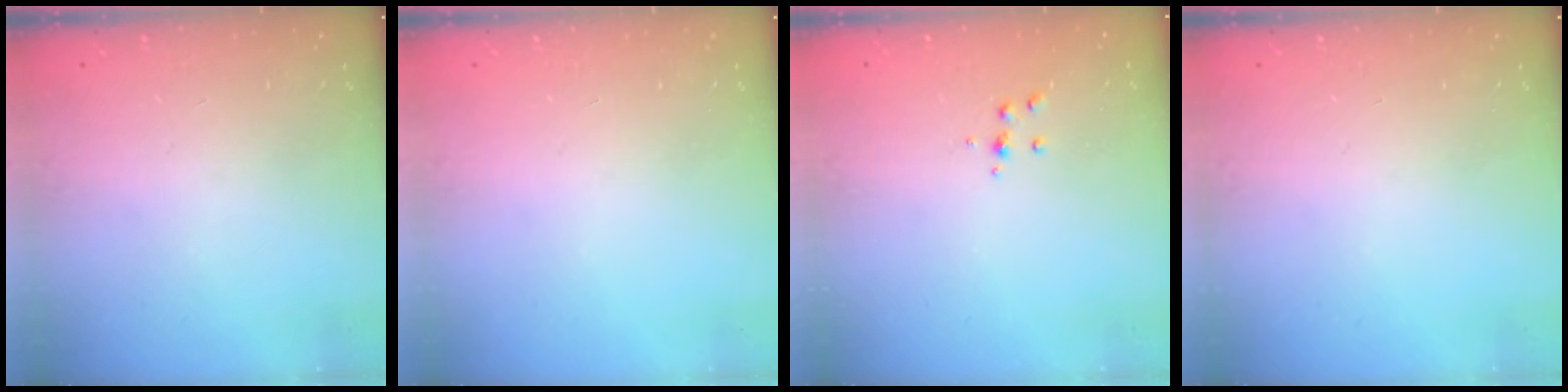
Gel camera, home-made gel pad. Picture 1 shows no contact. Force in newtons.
{"total": 0.0}
{"total": 4.1, "press": 4.1, "slide": 0.6}
{"total": 0.0}